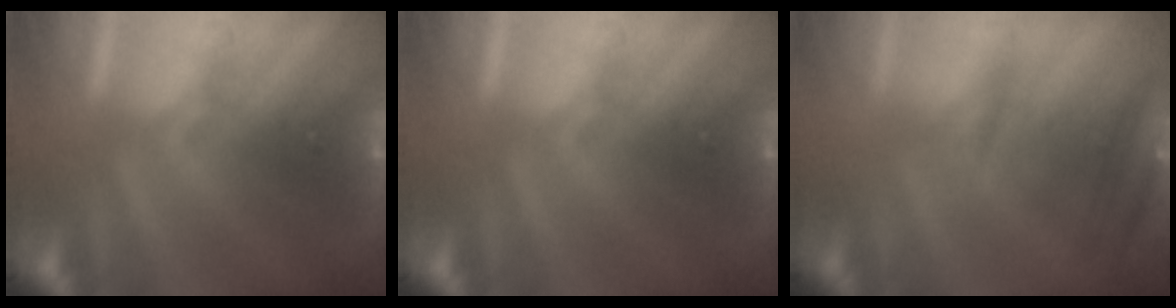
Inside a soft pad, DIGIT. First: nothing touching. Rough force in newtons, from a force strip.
{"total": 0.0}
{"total": 5.1}